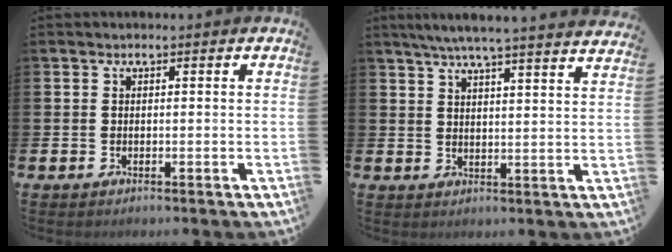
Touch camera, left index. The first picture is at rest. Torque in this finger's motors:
{"motor_torque": [0.91, -1.23, 0.49, 0.13]}